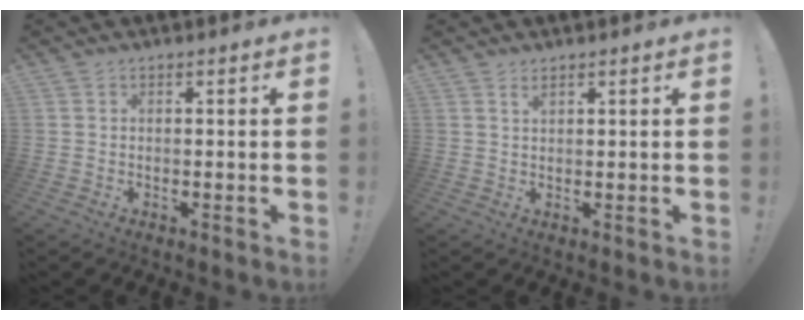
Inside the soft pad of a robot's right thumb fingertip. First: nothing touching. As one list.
[{"total": 1.4, "force": [1.1, 0.6, 0.7], "torque": [-0.003, -0.005, 0.018]}]